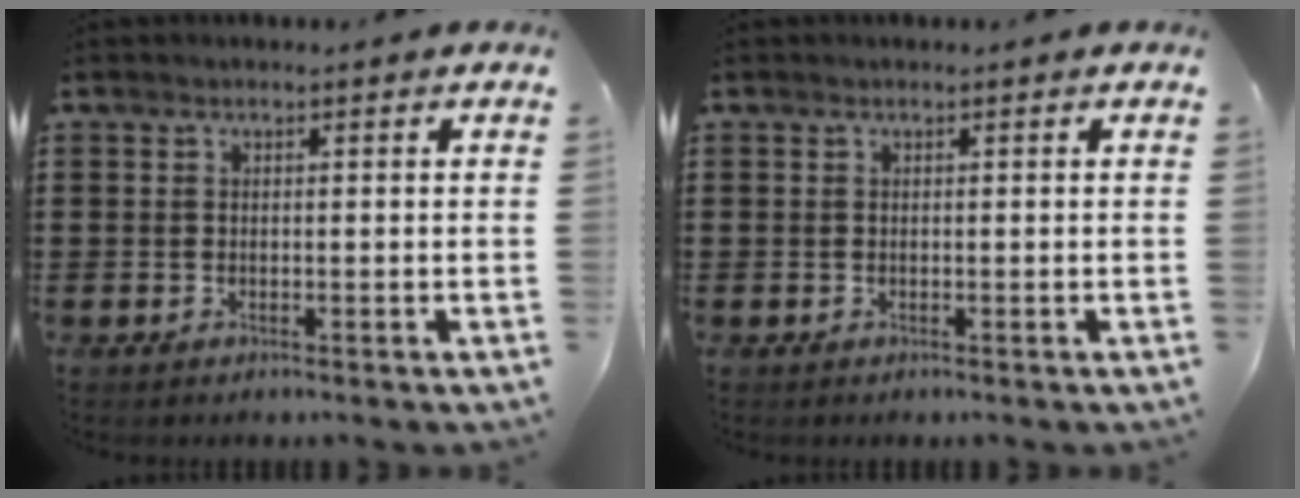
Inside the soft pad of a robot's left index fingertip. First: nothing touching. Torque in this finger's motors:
{"motor_torque": [0.19, 0.61, -0.10, -0.09]}